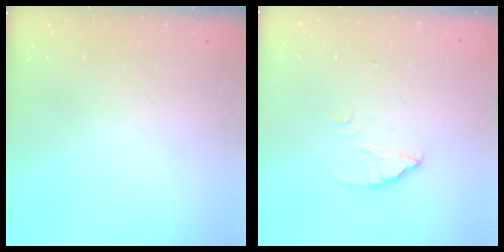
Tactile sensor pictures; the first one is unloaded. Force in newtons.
{"total": 2.2, "press": 2.2, "slide": 0.2}